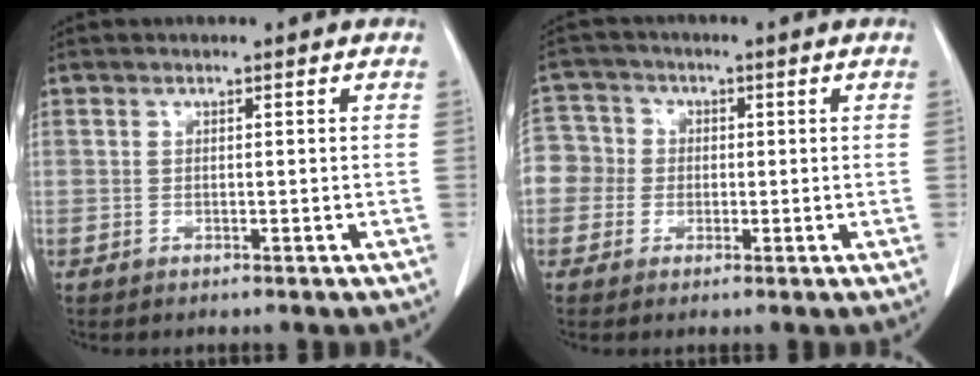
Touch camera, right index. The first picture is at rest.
{"total": 6.9, "force": [-0.6, 6.8, 0.9], "torque": [-0.023, 0.033, -0.013]}